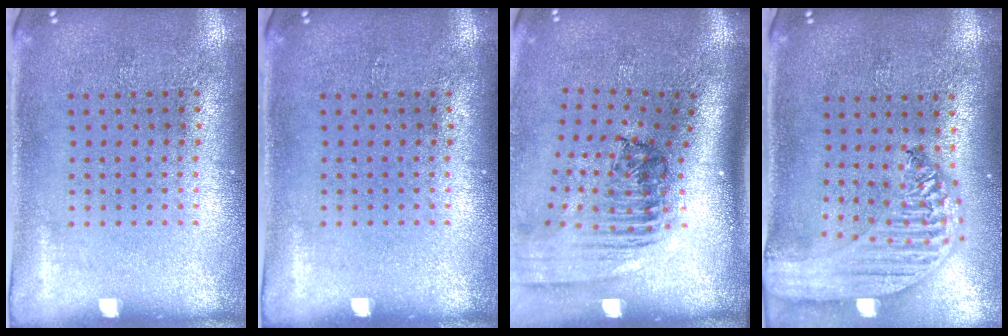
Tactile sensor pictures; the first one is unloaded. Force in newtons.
{"total": 0.0}
{"total": 2.4, "press": 1.6, "slide": 1.7}
{"total": 2.9, "press": 2.3, "slide": 1.8}